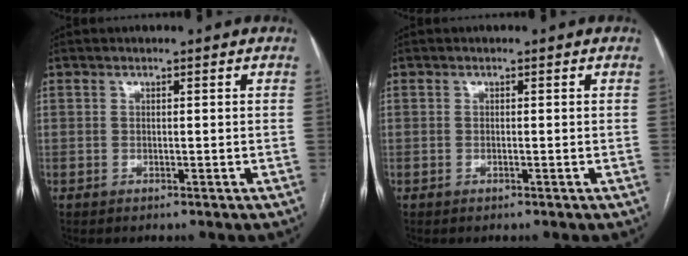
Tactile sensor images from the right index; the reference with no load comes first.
{"total": 0.0}